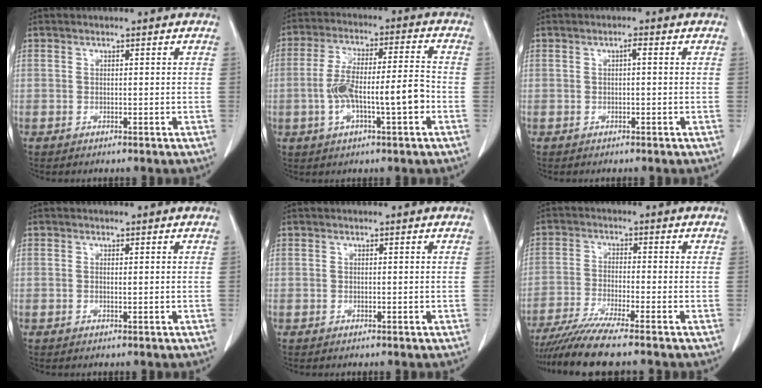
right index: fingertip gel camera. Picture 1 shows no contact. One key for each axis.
{"total": 10.3, "fx": -2.5, "fy": 2.0, "fz": 9.8, "tx": -0.185, "ty": 0.023, "tz": -0.038}
{"total": 0.9, "fx": 0.1, "fy": 0.1, "fz": 0.9, "tx": -0.016, "ty": 0.003, "tz": 0.001}
{"total": 0.0}
{"total": 0.0}
{"total": 7.9, "fx": -6.6, "fy": -1.2, "fz": 4.1, "tx": -0.065, "ty": -0.025, "tz": -0.115}